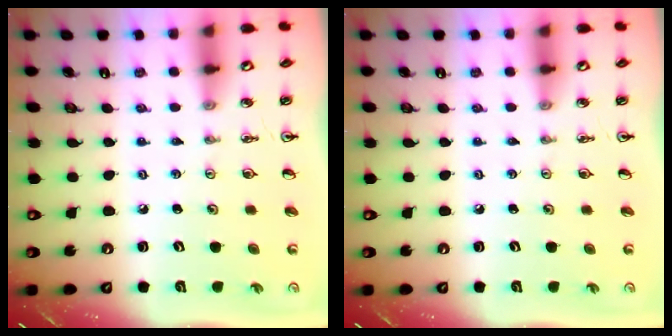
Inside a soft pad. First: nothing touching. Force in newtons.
{"total": 0.0}